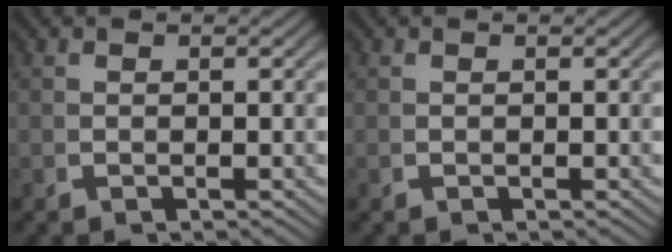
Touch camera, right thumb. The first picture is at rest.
{"total": 0.0}